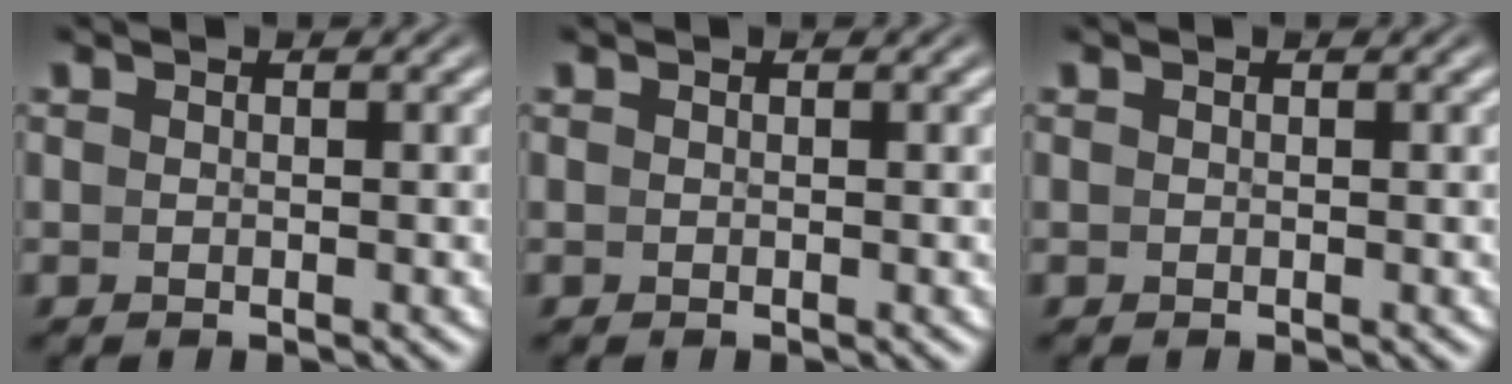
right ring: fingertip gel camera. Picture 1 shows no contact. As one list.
[{"total": 0.0}, {"total": 0.0}]